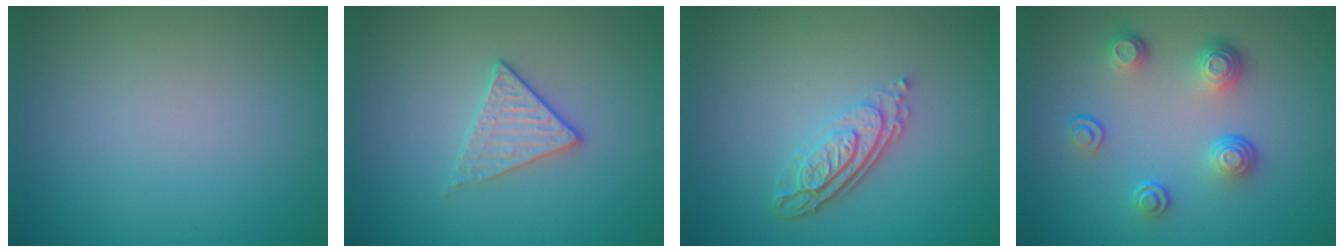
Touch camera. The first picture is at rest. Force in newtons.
{"total": 2.0, "press": 1.7, "slide": 1.0}
{"total": 4.0, "press": 2.8, "slide": 2.8}
{"total": 4.0, "press": 3.0, "slide": 2.6}